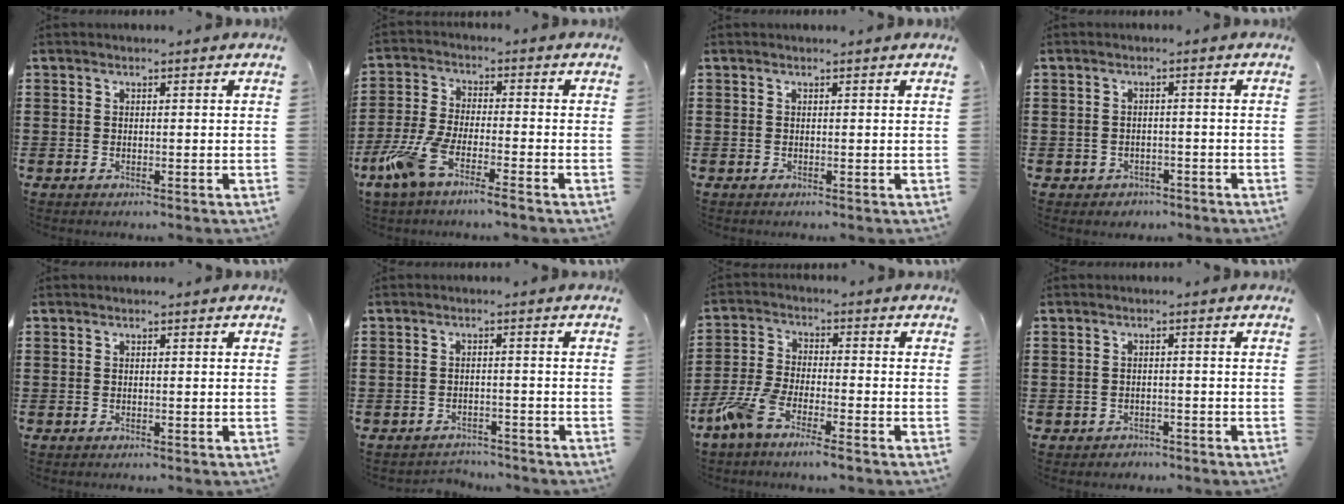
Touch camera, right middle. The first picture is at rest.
{"total": 7.2, "force": [-5.1, 0.9, 5.0], "torque": [-0.128, -0.018, -0.102]}
{"total": 0.0}
{"total": 1.4, "force": [-1.1, 0.8, -0.1], "torque": [-0.005, 0.002, -0.026]}
{"total": 0.0}
{"total": 2.2, "force": [-2.1, 0.4, -0.3], "torque": [-0.004, 0.000, -0.049]}
{"total": 6.1, "force": [-4.9, 0.7, 3.6], "torque": [-0.101, -0.015, -0.100]}
{"total": 1.2, "force": [-1.1, 0.6, -0.1], "torque": [-0.004, 0.002, -0.025]}